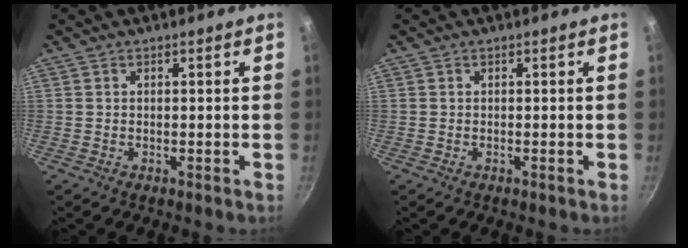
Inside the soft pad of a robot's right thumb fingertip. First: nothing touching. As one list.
[{"total": 0.0}]